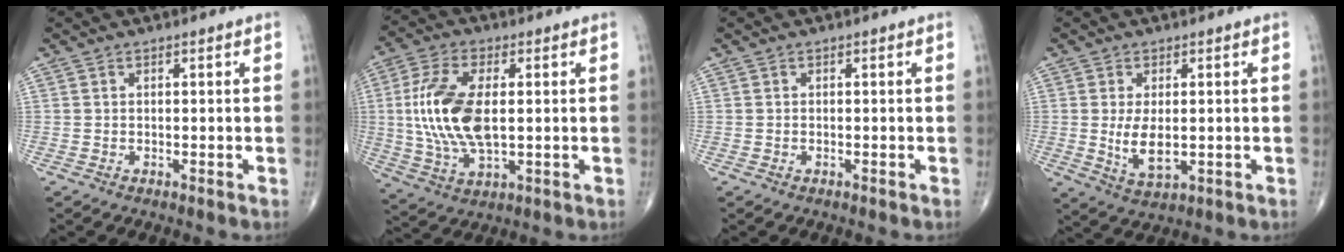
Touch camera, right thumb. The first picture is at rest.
{"total": 14.8, "force": [0.9, 7.2, 12.9], "torque": [-0.276, -0.004, 0.019]}
{"total": 0.0}
{"total": 6.2, "force": [-0.3, 3.1, 5.3], "torque": [-0.099, -0.015, 0.004]}